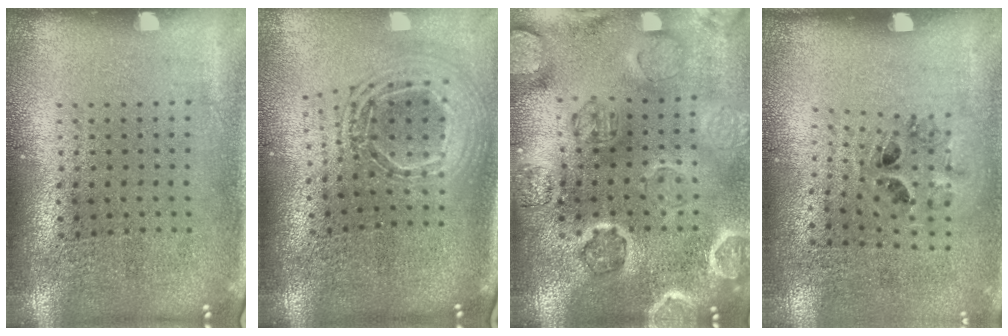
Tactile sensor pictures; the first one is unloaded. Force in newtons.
{"total": 2.0, "press": 1.6, "slide": 1.2}
{"total": 2.6, "press": 2.6, "slide": 0.2}
{"total": 1.4, "press": 0.8, "slide": 1.1}